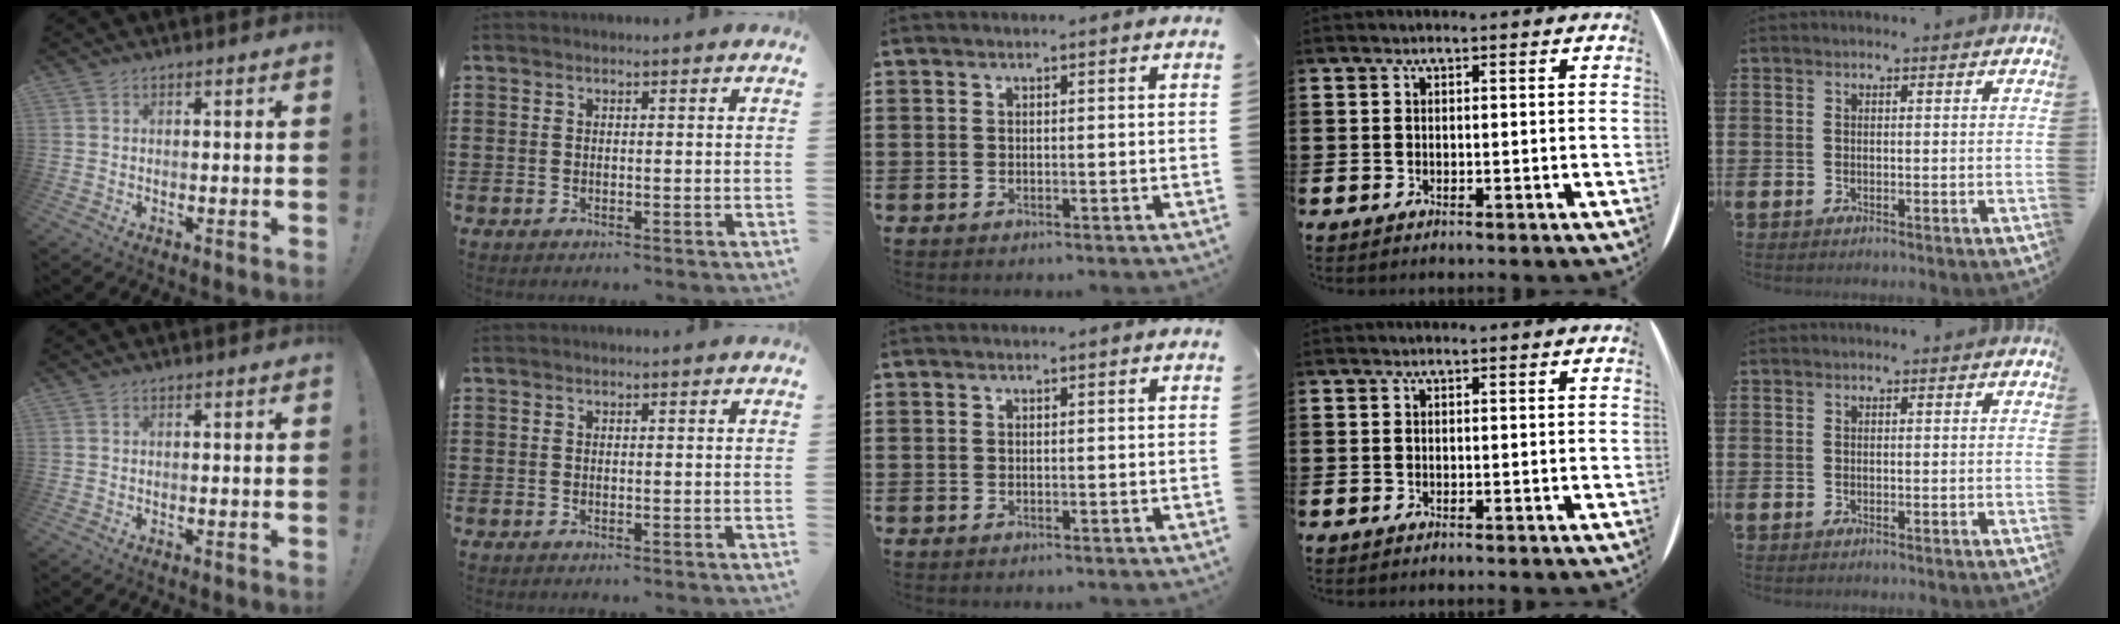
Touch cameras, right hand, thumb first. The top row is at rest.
{}